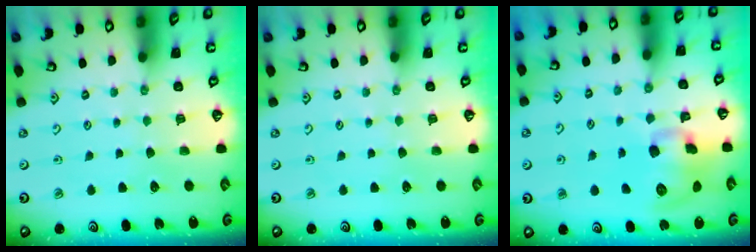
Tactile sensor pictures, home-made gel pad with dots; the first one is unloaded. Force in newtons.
{"total": 0.0}
{"total": 12.0, "press": 11.8, "slide": 1.9}